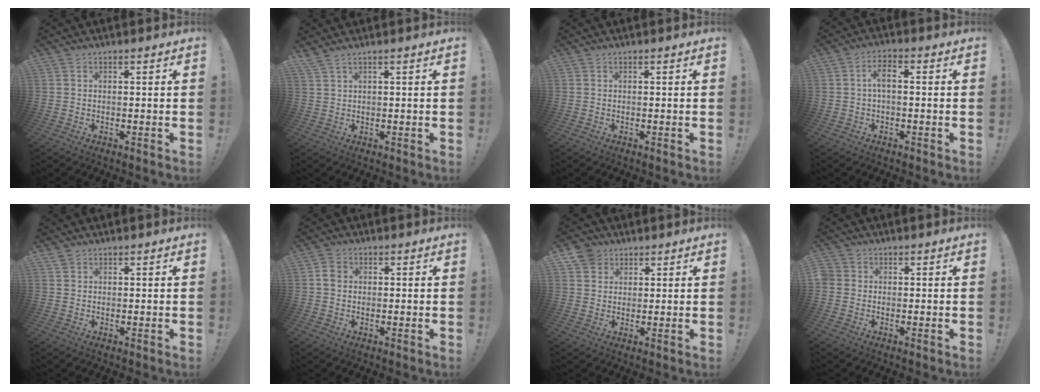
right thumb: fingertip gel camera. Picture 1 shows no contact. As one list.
[{"total": 2.0, "force": [1.5, -0.2, 1.3], "torque": [-0.034, -0.007, 0.030]}, {"total": 0.0}, {"total": 4.1, "force": [-0.2, 1.5, 3.8], "torque": [-0.083, 0.010, -0.004]}, {"total": 1.1, "force": [0.9, 0.7, 0.3], "torque": [-0.010, 0.000, 0.018]}, {"total": 3.0, "force": [0.4, 2.5, 1.7], "torque": [-0.023, 0.005, 0.007]}, {"total": 5.1, "force": [3.1, 4.0, 0.7], "torque": [-0.008, -0.017, 0.059]}, {"total": 1.7, "force": [-0.1, 1.5, 0.7], "torque": [-0.015, 0.005, 0.001]}]